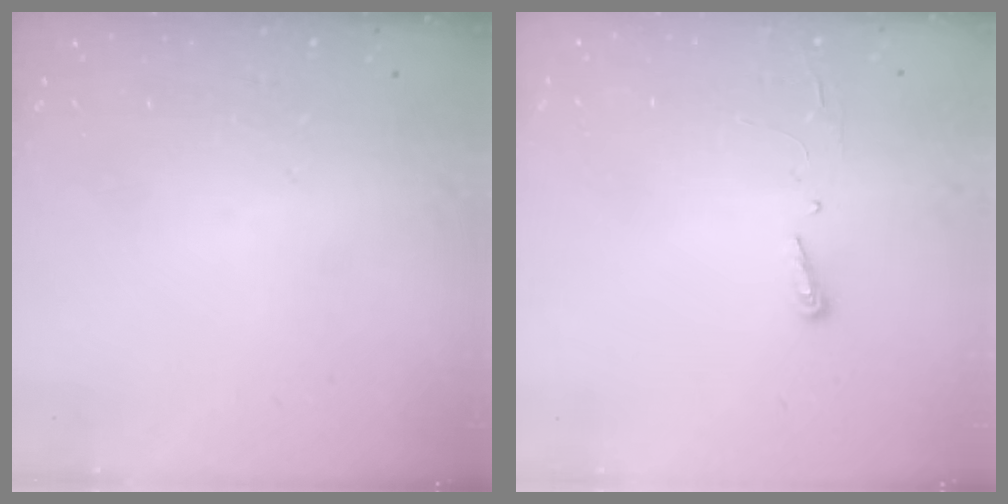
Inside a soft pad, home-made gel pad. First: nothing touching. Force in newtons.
{"total": 2.9, "press": 2.9, "slide": 0.4}